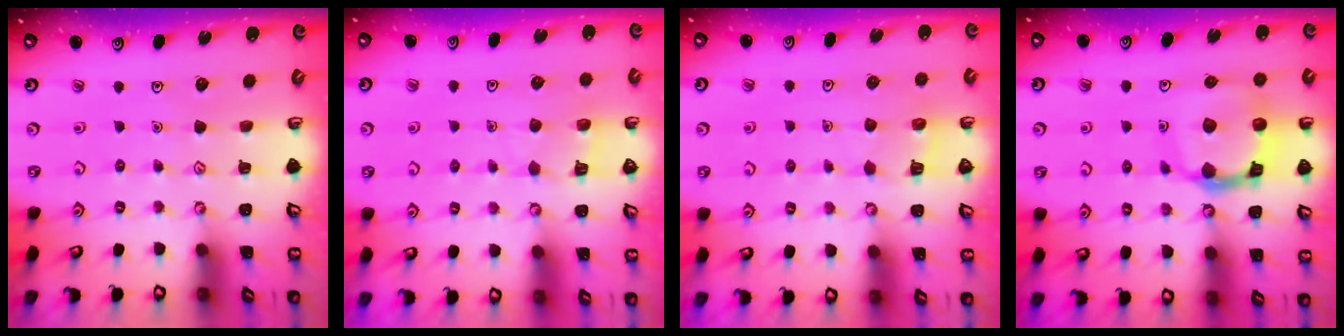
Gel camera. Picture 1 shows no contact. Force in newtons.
{"total": 4.7, "press": 4.7, "slide": 0.3}
{"total": 3.8, "press": 3.8, "slide": 0.3}
{"total": 13.0, "press": 12.9, "slide": 1.5}